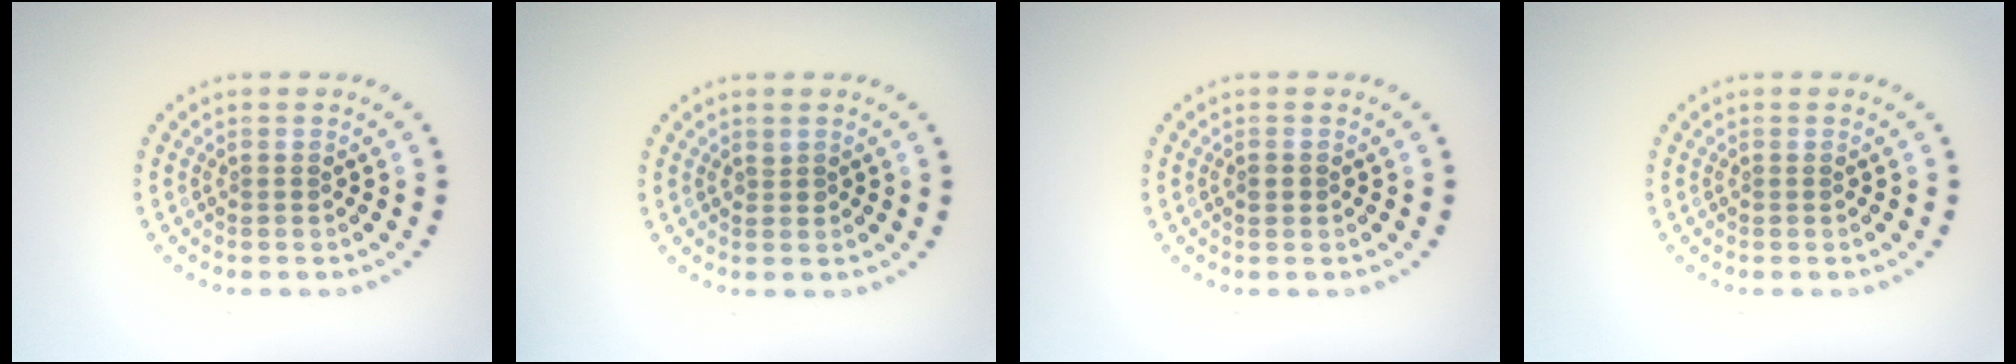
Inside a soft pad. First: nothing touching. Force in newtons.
{"total": 0.6, "press": 0.4, "slide": 0.4}
{"total": 1.0, "press": 1.0, "slide": 0.2}
{"total": 0.0}